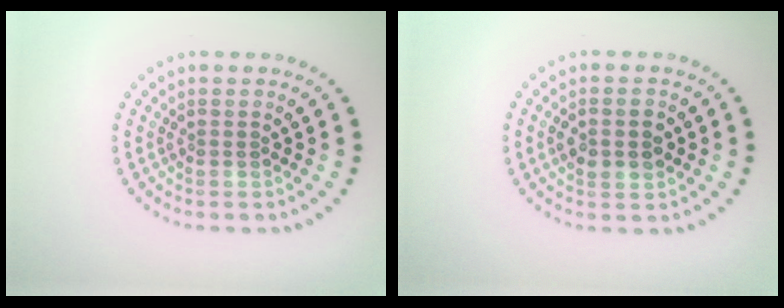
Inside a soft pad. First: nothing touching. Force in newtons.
{"total": 2.8, "press": 2.8, "slide": 0.1}